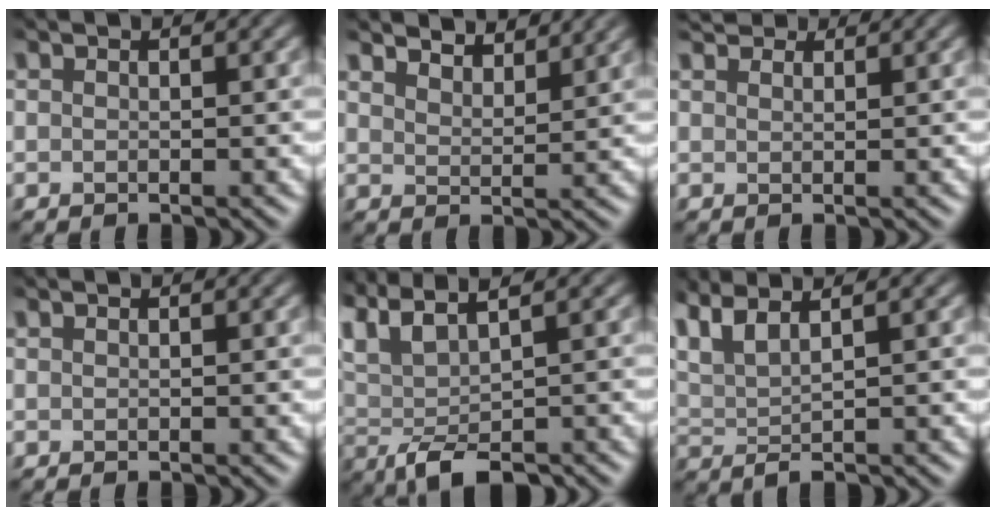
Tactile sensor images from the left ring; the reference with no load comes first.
{"total": 4.3, "force": [4.2, 0.3, 0.8], "torque": [-0.023, -0.002, 0.067]}
{"total": 2.3, "force": [2.0, 0.9, 0.7], "torque": [-0.018, 0.003, 0.031]}
{"total": 0.0}
{"total": 6.8, "force": [1.7, 2.5, 6.1], "torque": [-0.115, 0.006, 0.038]}
{"total": 3.8, "force": [2.3, 1.0, 2.9], "torque": [-0.064, 0.013, 0.051]}